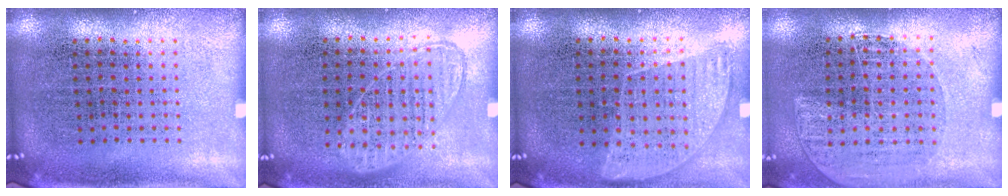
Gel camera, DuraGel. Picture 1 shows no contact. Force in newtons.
{"total": 0.9, "press": 0.9, "slide": 0.3}
{"total": 0.9, "press": 0.8, "slide": 0.3}
{"total": 1.1, "press": 1.1, "slide": 0.4}